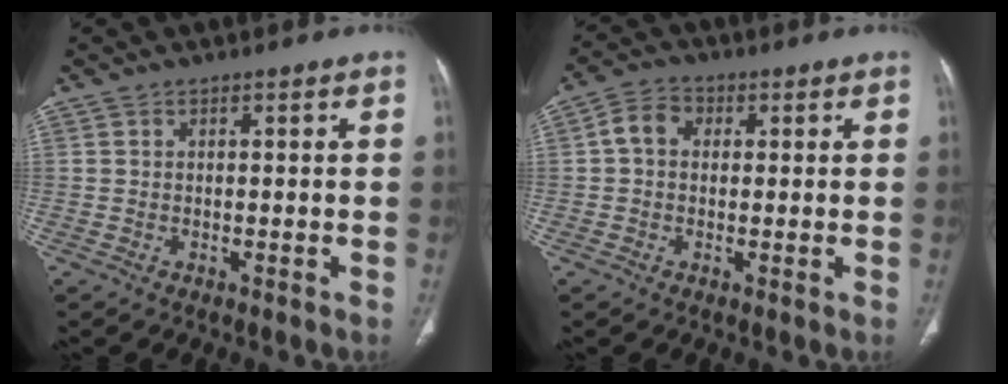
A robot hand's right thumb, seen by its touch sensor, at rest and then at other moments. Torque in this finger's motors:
{"motor_torque": [0.02, 0.02, 0.64, -0.12, 0.07]}